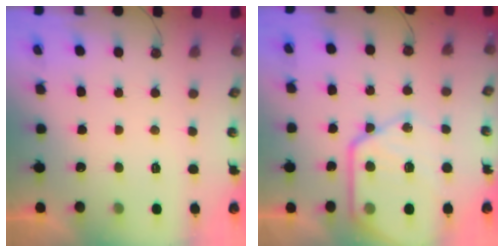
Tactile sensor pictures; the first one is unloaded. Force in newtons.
{"total": 18.4, "press": 18.3, "slide": 1.9}